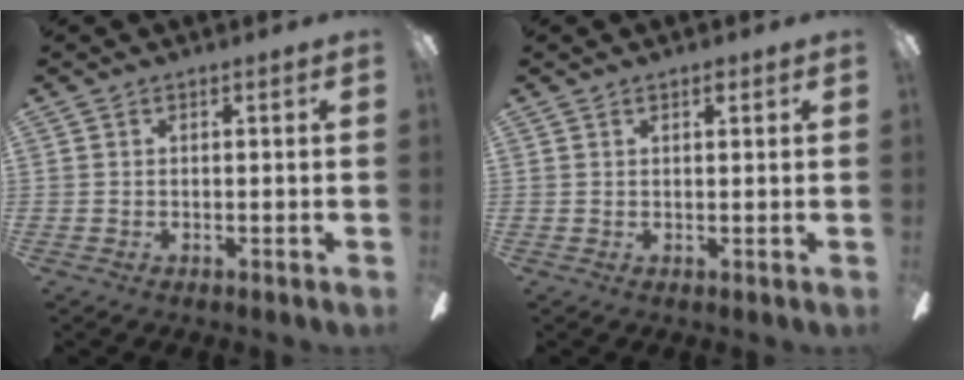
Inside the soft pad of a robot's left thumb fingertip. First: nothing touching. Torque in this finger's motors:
{"motor_torque": [-0.17, -0.08, -0.03, -0.08, 0.03]}